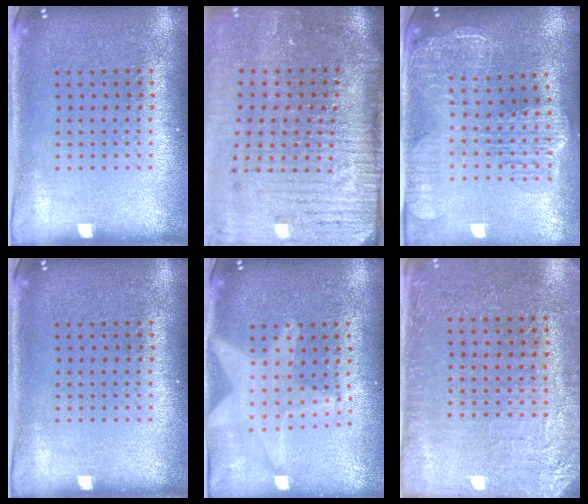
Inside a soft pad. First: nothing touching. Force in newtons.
{"total": 5.2, "press": 4.3, "slide": 2.9}
{"total": 2.8, "press": 2.3, "slide": 1.5}
{"total": 0.0}
{"total": 1.9, "press": 1.6, "slide": 1.0}
{"total": 2.8, "press": 2.7, "slide": 0.6}